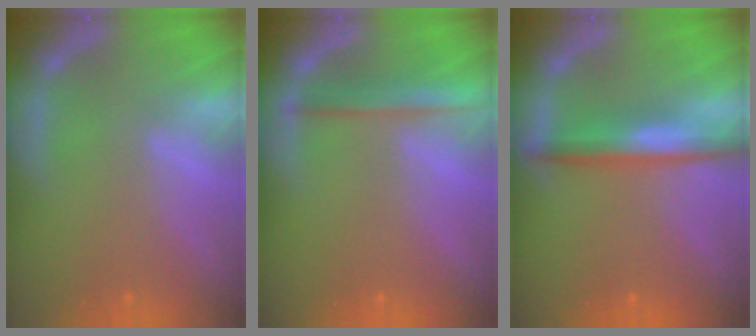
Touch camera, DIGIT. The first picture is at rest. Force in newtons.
{"total": 2.9}
{"total": 4.5}